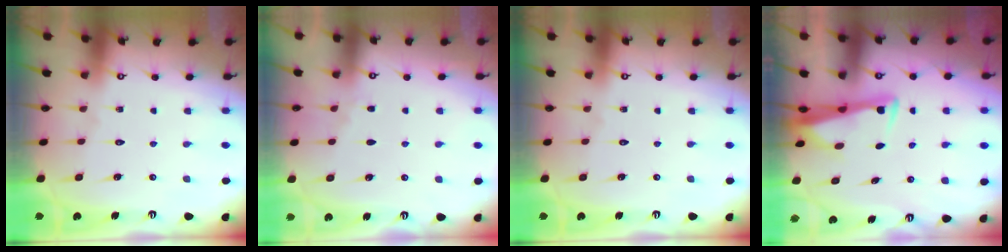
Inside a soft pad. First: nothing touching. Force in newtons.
{"total": 2.8, "press": 2.7, "slide": 0.4}
{"total": 0.0}
{"total": 3.5, "press": 3.4, "slide": 0.9}